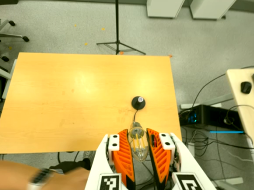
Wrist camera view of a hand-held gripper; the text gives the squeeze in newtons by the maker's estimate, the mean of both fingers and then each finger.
{"total": 21.3, "left": 24.6, "right": 18.0}